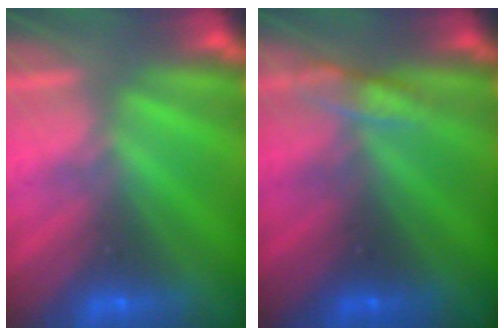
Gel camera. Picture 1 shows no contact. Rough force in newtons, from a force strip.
{"total": 2.7}